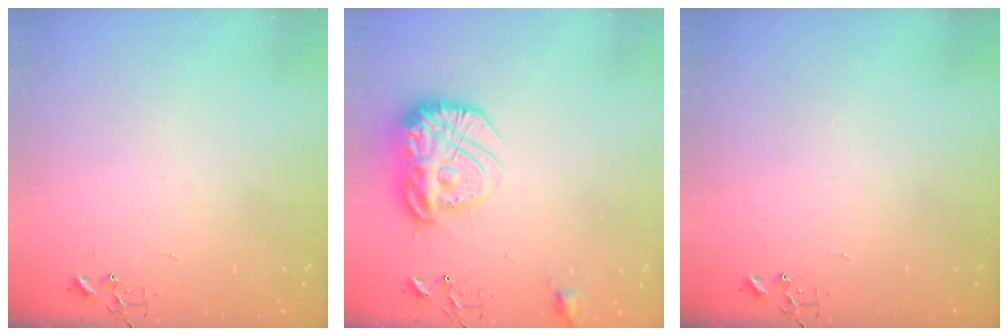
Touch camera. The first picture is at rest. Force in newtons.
{"total": 18.0, "press": 17.9, "slide": 1.6}
{"total": 0.0}